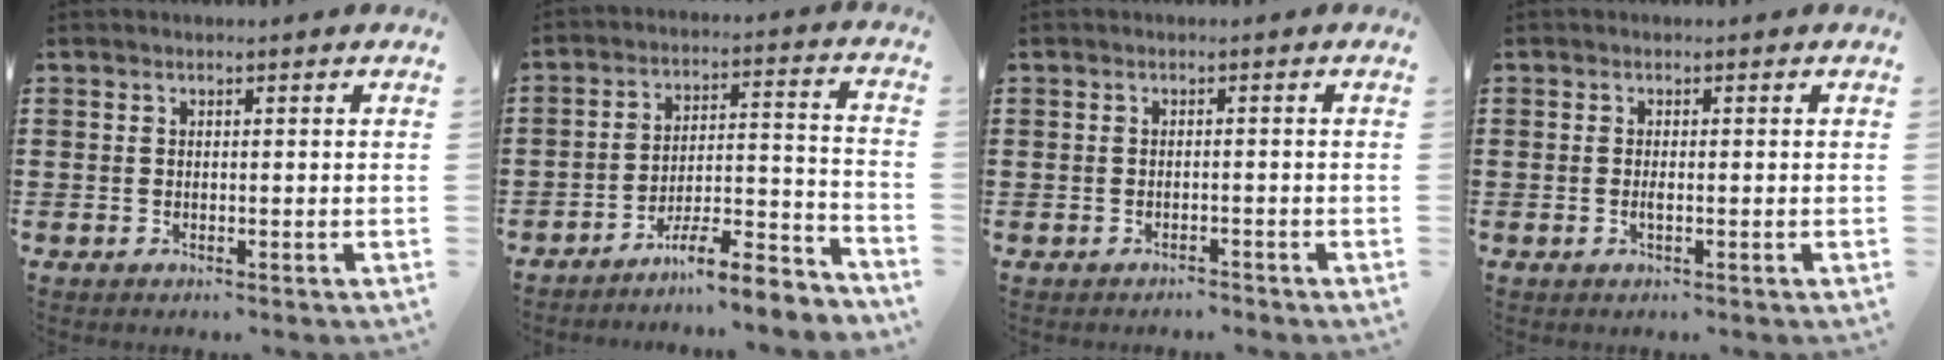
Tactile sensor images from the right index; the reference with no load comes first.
{"total": 8.2, "force": [-7.4, 0.9, 3.4], "torque": [-0.043, 0.015, -0.139]}
{"total": 1.3, "force": [-1.2, 0.3, -0.2], "torque": [-0.001, 0.006, -0.029]}
{"total": 0.8, "force": [-0.2, 0.2, 0.7], "torque": [-0.014, -0.003, -0.002]}